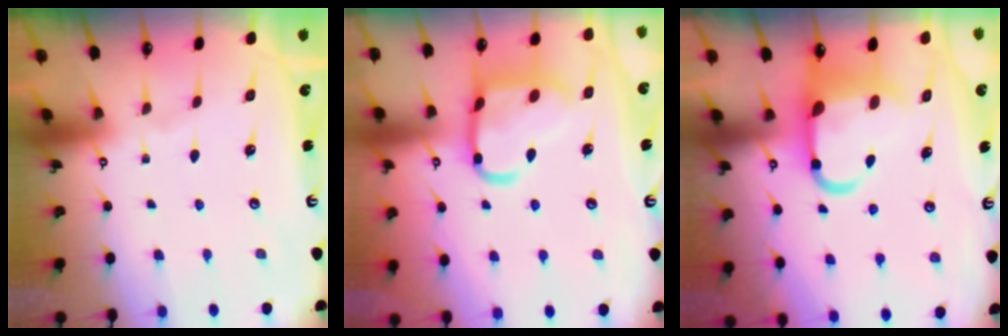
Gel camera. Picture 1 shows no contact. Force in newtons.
{"total": 16.9, "press": 16.9, "slide": 1.5}
{"total": 9.4, "press": 9.0, "slide": 2.8}